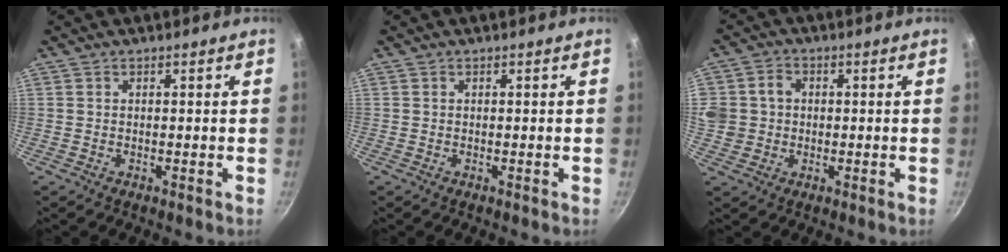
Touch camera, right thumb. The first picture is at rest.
{"total": 0.0}
{"total": 6.6, "force": [0.3, 6.0, 2.6], "torque": [-0.030, 0.008, 0.002]}